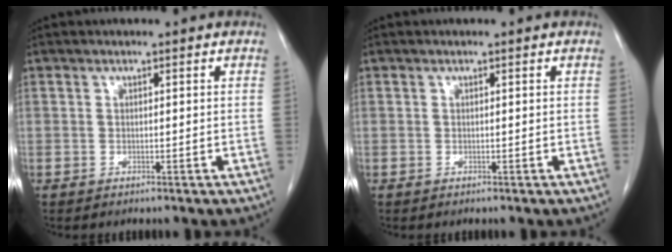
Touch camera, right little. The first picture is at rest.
{"total": 0.0}